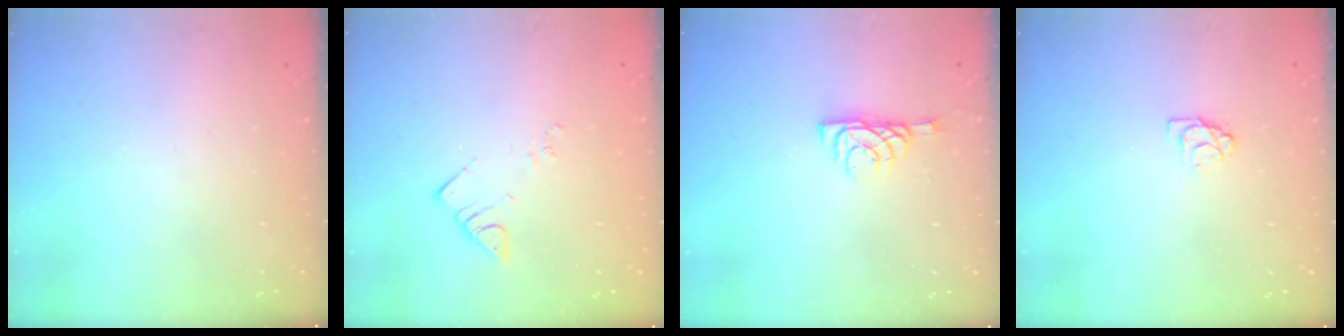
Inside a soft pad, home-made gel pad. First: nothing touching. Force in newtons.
{"total": 3.7, "press": 3.7, "slide": 0.4}
{"total": 6.0, "press": 6.0, "slide": 0.7}
{"total": 3.6, "press": 3.6, "slide": 0.4}